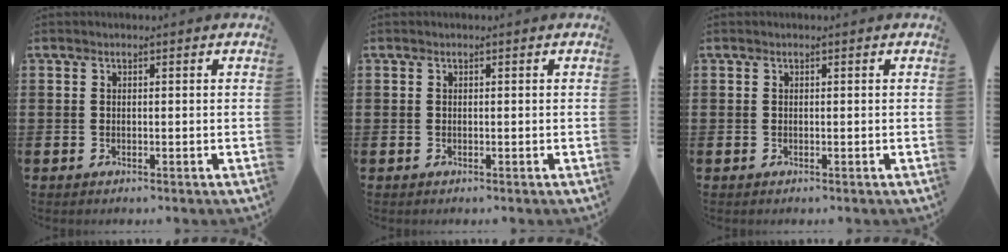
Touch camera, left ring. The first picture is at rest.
{"total": 0.0}
{"total": 0.0}